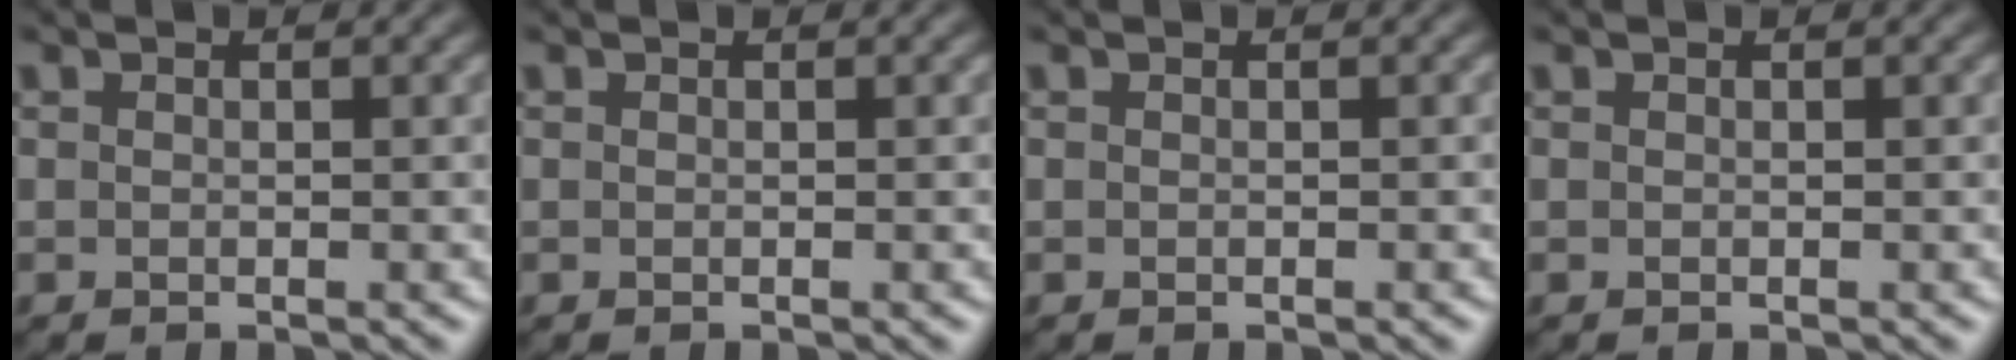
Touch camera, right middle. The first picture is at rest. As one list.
[{"total": 0.0}, {"total": 0.0}, {"total": 0.0}]